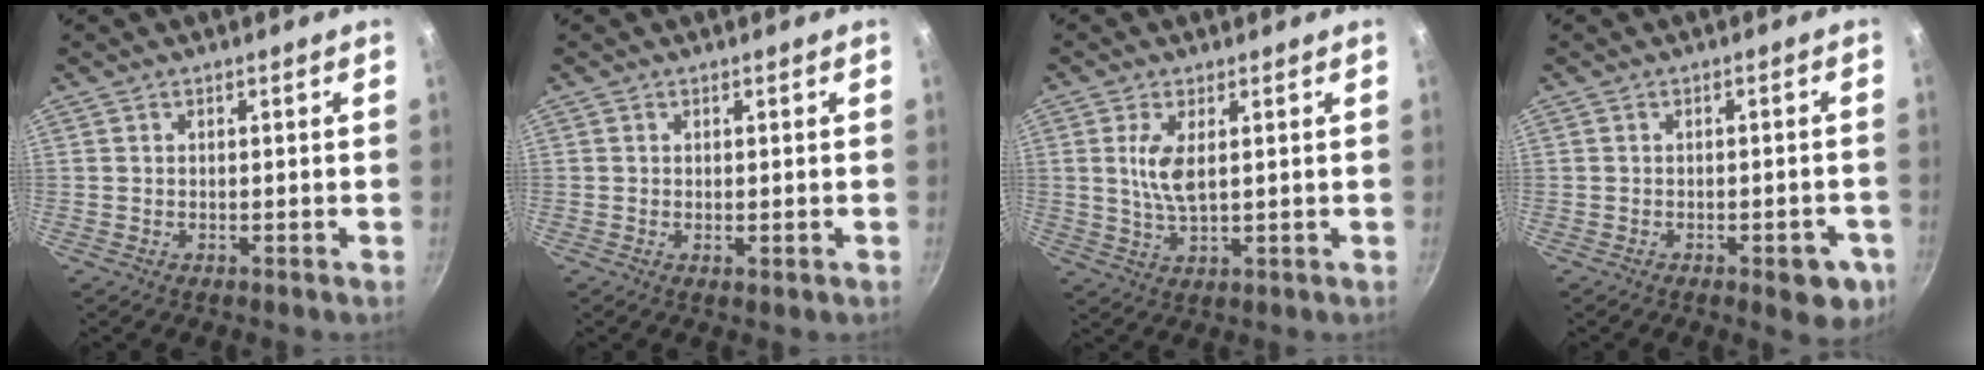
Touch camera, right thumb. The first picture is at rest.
{"total": 0.7, "force": [0.0, 0.2, 0.7], "torque": [-0.011, -0.004, -0.001]}
{"total": 5.8, "force": [1.3, 2.3, 5.2], "torque": [-0.103, -0.008, 0.028]}
{"total": 6.6, "force": [-2.8, 2.9, 5.3], "torque": [-0.043, 0.013, -0.028]}